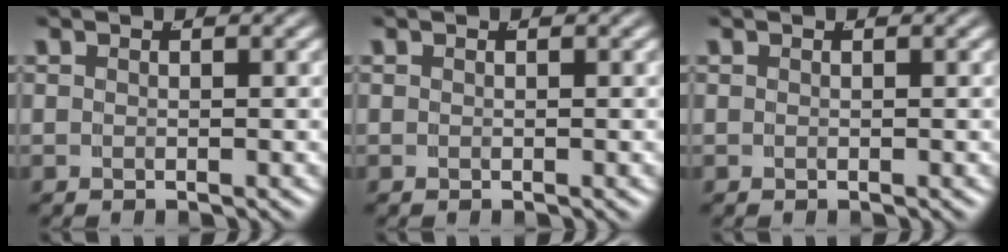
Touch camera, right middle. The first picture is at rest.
{"total": 0.0}
{"total": 0.0}